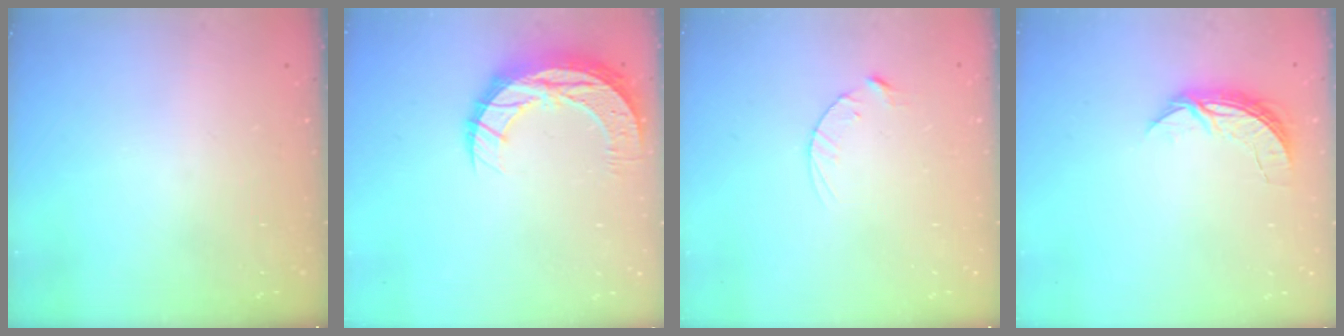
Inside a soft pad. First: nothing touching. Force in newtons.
{"total": 11.0, "press": 11.0, "slide": 0.8}
{"total": 3.5, "press": 3.5, "slide": 0.4}
{"total": 6.2, "press": 6.2, "slide": 0.5}